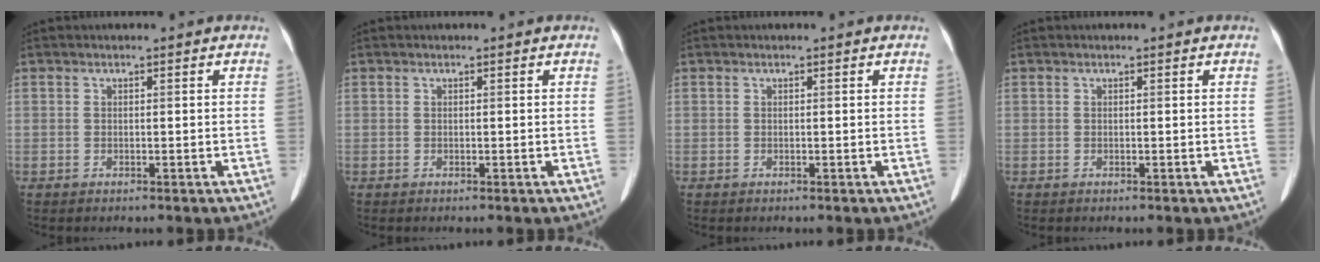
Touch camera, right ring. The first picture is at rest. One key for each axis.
{"total": 0.0}
{"total": 0.0}
{"total": 0.0}